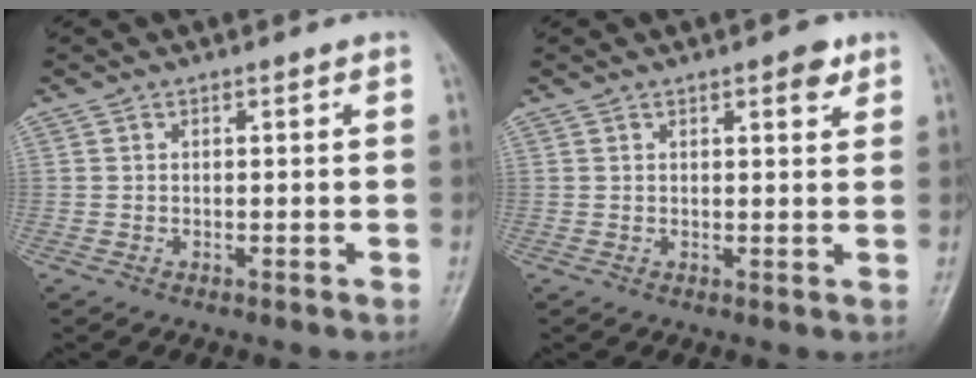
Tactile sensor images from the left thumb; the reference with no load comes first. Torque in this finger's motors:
{"motor_torque": [-0.19, -0.05, -0.33, 0.15, 0.02]}